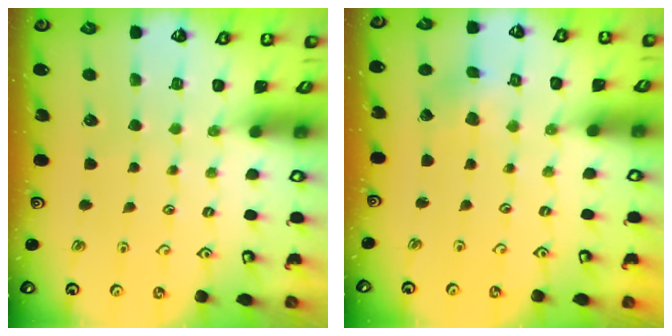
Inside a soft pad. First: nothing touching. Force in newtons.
{"total": 2.1, "press": 2.1, "slide": 0.2}